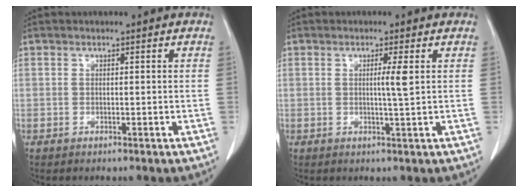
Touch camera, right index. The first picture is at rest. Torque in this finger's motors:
{"motor_torque": [-0.07, 0.21, 0.06, 0.02]}